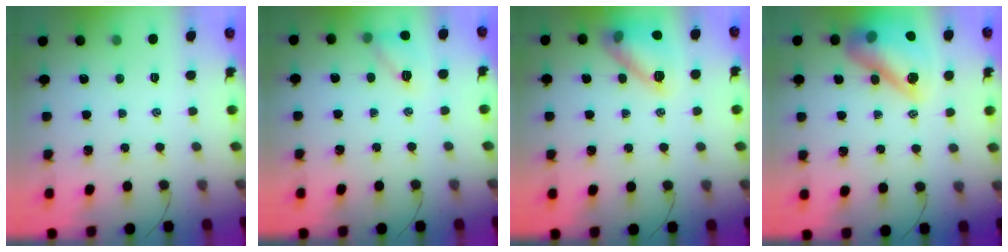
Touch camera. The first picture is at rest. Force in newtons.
{"total": 8.7, "press": 8.7, "slide": 0.9}
{"total": 13.3, "press": 13.3, "slide": 0.2}
{"total": 18.0, "press": 17.4, "slide": 4.6}